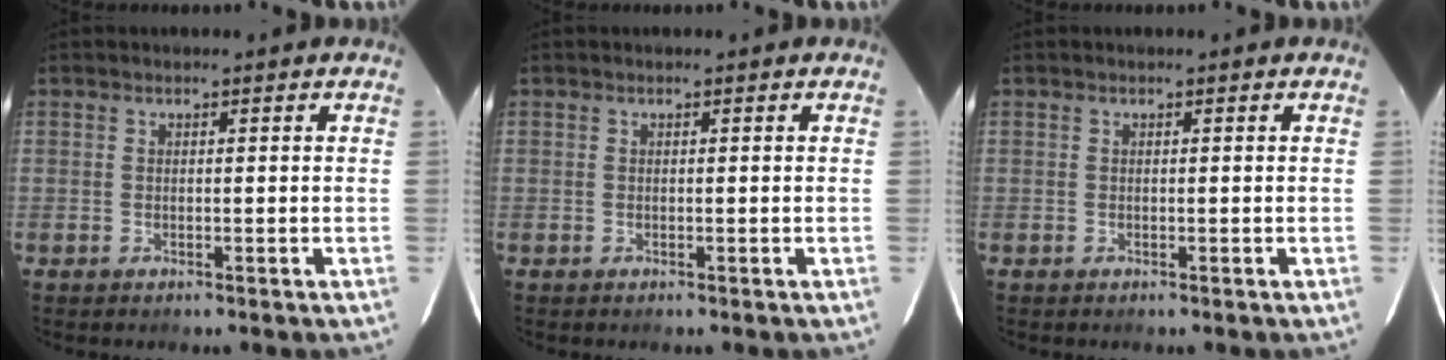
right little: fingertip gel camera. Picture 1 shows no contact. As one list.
[{"total": 0.0}, {"total": 0.0}]